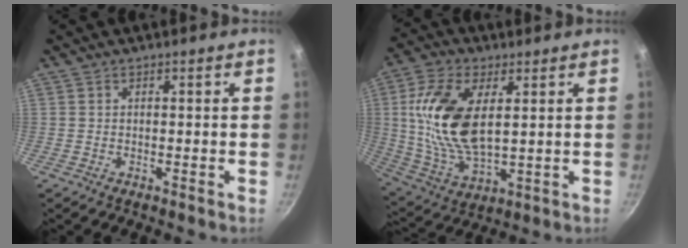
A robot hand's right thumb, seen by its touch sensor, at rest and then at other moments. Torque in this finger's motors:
{"motor_torque": [2.11, 2.31, 1.77, -0.52, 0.46]}